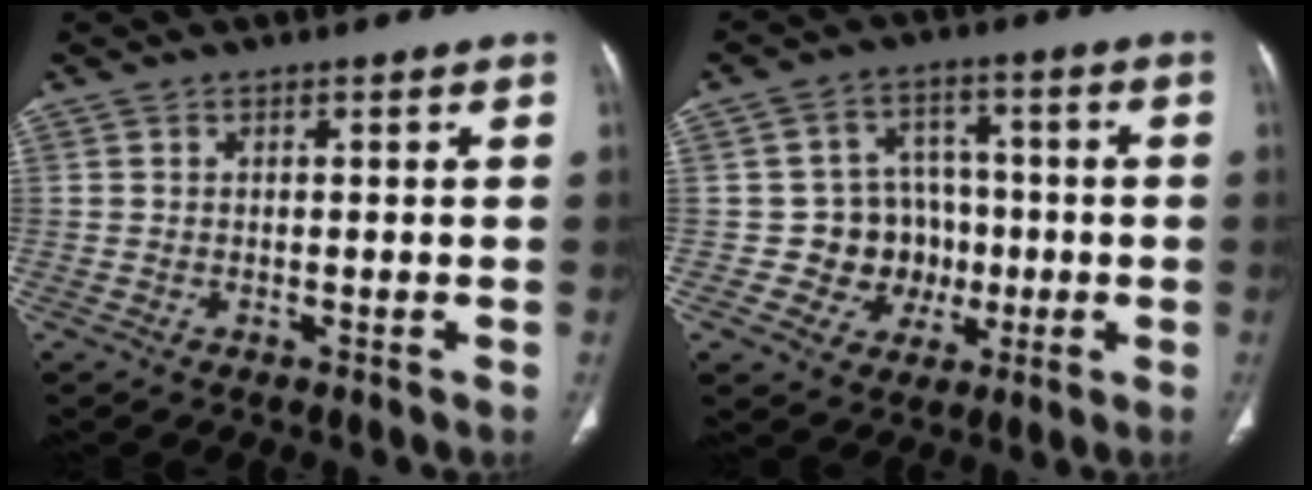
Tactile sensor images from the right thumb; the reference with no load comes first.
{"total": 9.9, "force": [-1.4, 9.3, 3.1], "torque": [0.020, 0.026, -0.018]}